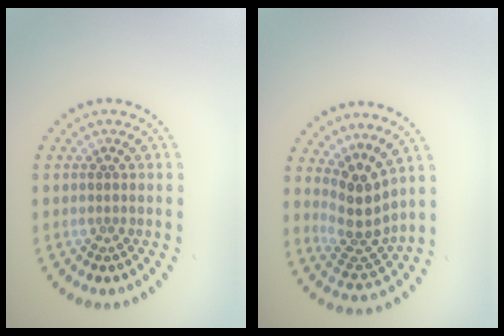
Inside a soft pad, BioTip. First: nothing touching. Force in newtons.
{"total": 3.7, "press": 2.8, "slide": 2.4}